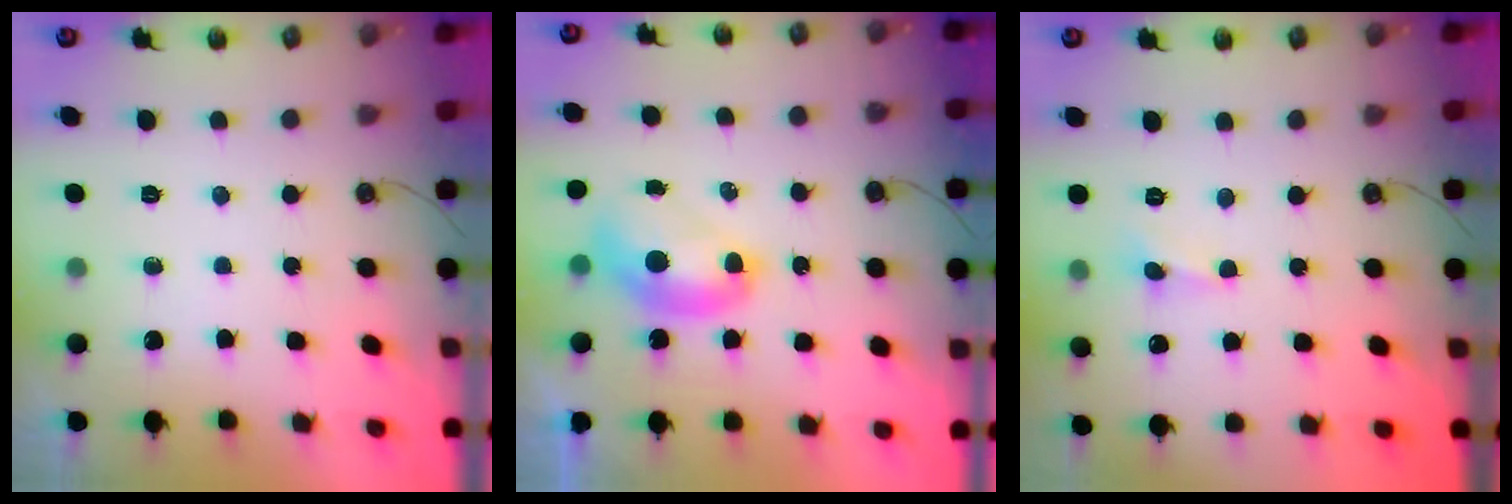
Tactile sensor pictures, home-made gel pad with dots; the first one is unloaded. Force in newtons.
{"total": 2.7, "press": 2.7, "slide": 0.1}
{"total": 0.8, "press": 0.8, "slide": 0.2}